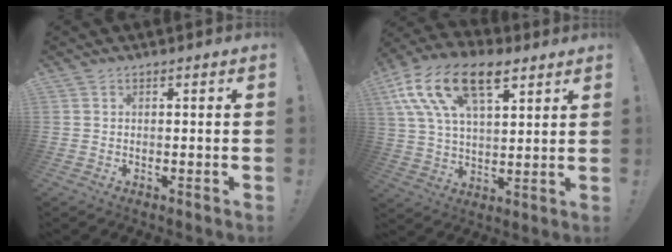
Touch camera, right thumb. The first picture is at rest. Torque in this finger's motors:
{"motor_torque": [2.50, 2.51, 0.49, 0.26, 0.29]}